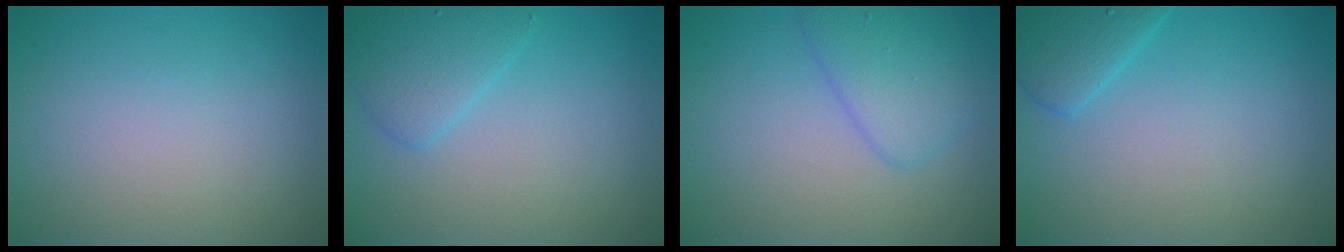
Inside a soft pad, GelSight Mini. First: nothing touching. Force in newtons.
{"total": 2.8, "press": 2.8, "slide": 0.1}
{"total": 3.4, "press": 3.4, "slide": 0.1}
{"total": 2.7, "press": 2.7, "slide": 0.2}